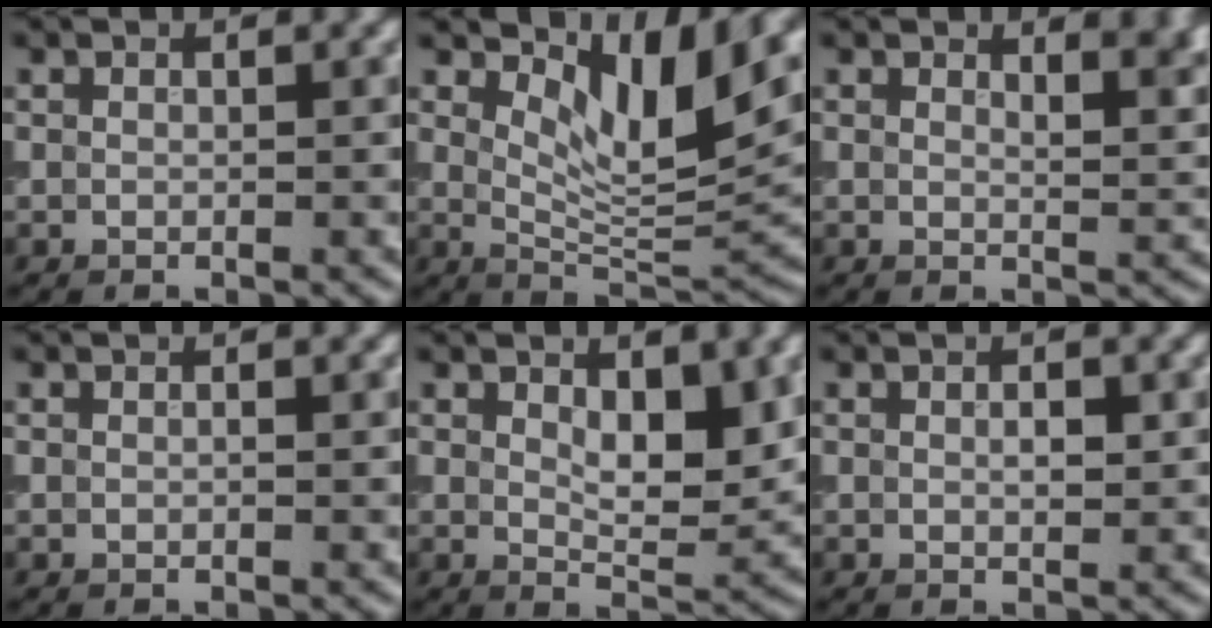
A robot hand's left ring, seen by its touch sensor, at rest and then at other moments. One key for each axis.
{"total": 7.9, "fx": 4.2, "fy": 3.1, "fz": 6.0, "tx": -0.093, "ty": -0.010, "tz": 0.069}
{"total": 3.1, "fx": 2.2, "fy": 1.2, "fz": 1.9, "tx": -0.008, "ty": 0.003, "tz": 0.026}
{"total": 0.0}
{"total": 3.9, "fx": 1.2, "fy": 1.6, "fz": 3.4, "tx": -0.054, "ty": -0.005, "tz": 0.022}
{"total": 0.8, "fx": 0.0, "fy": 0.3, "fz": 0.8, "tx": -0.014, "ty": -0.001, "tz": 0.000}